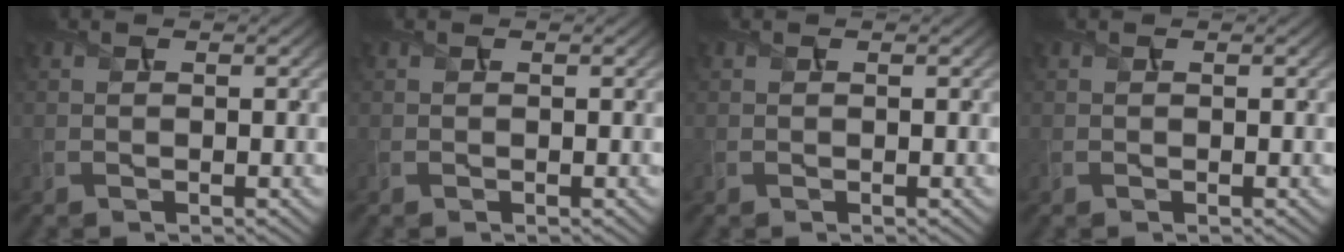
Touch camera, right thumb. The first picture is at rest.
{"total": 0.0}
{"total": 0.0}
{"total": 0.0}